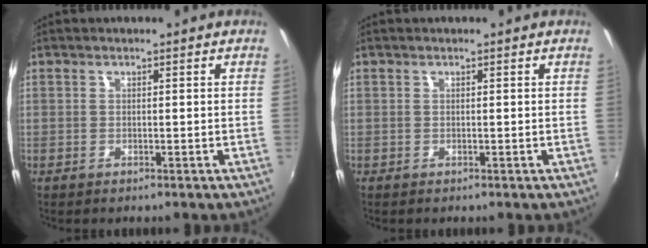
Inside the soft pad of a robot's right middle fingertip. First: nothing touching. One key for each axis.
{"total": 0.0}